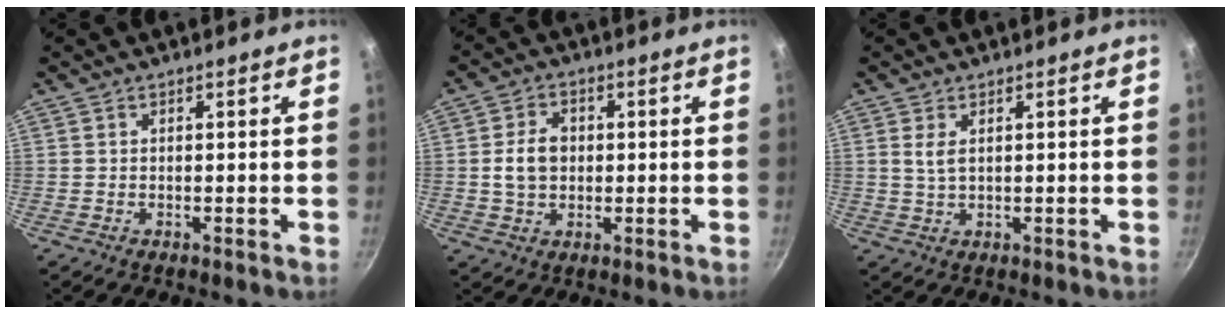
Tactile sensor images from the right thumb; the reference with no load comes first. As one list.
[{"total": 6.3, "force": [0.2, 4.7, 4.1], "torque": [-0.059, 0.009, 0.000]}, {"total": 2.6, "force": [0.8, 1.2, 2.1], "torque": [-0.041, -0.005, 0.019]}]